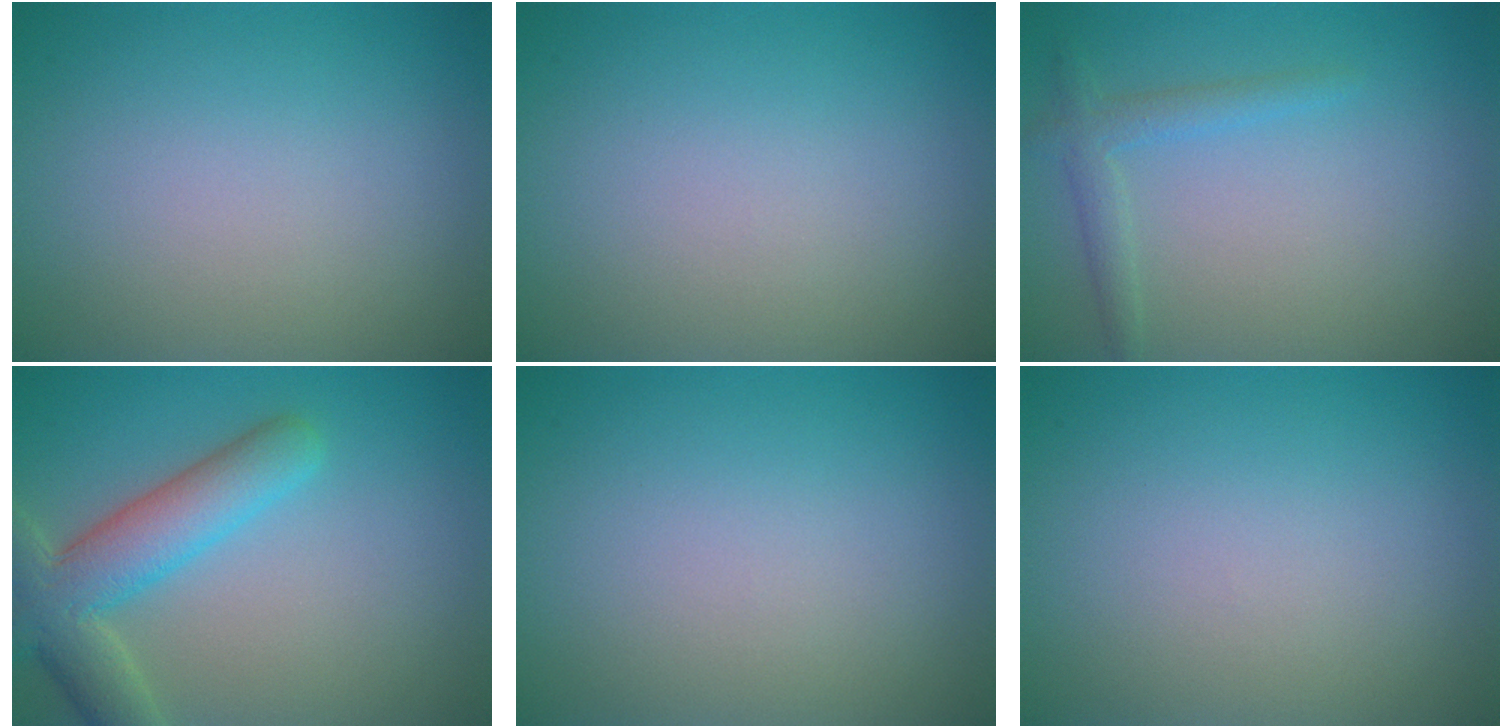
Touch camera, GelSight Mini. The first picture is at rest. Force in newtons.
{"total": 0.0}
{"total": 1.9, "press": 1.9, "slide": 0.1}
{"total": 6.5, "press": 6.4, "slide": 0.5}
{"total": 0.0}
{"total": 0.0}